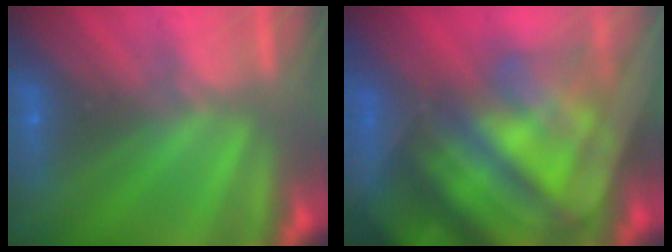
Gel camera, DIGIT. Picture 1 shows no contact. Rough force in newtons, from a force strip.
{"total": 9.2}